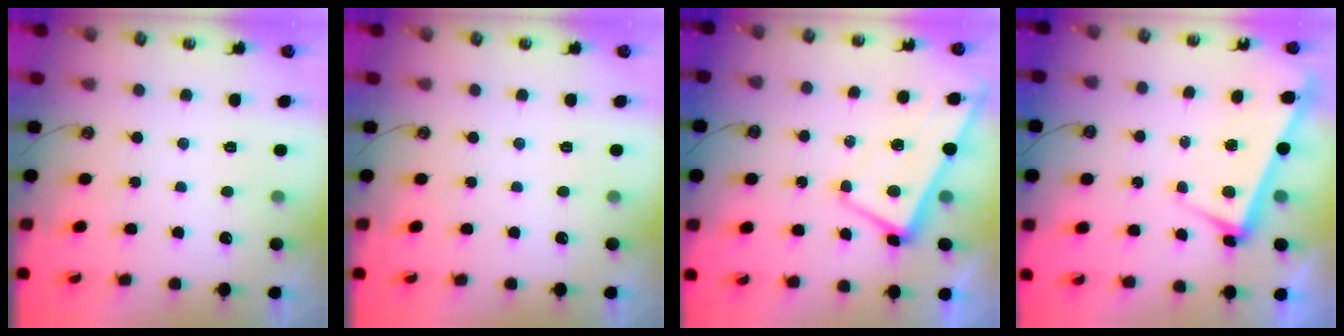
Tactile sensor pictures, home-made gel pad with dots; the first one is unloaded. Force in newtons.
{"total": 0.0}
{"total": 1.2, "press": 0.9, "slide": 0.7}
{"total": 3.2, "press": 3.1, "slide": 1.0}